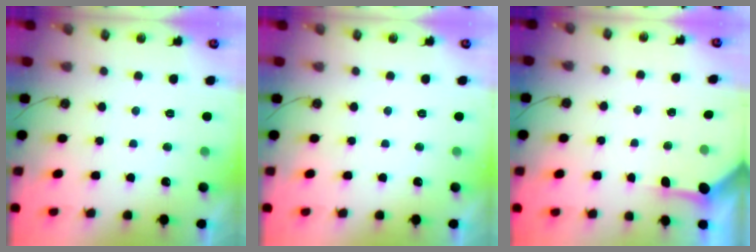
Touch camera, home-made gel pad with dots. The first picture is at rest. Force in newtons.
{"total": 0.0}
{"total": 3.4, "press": 3.3, "slide": 0.4}